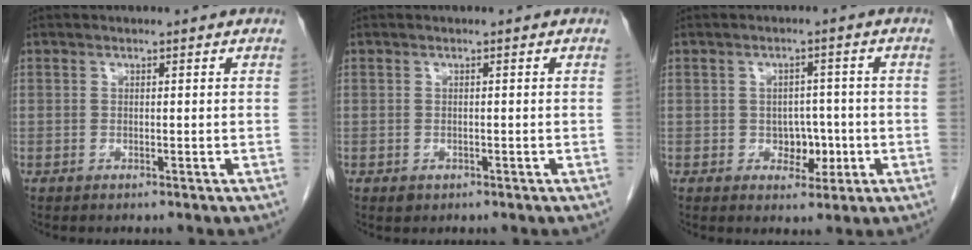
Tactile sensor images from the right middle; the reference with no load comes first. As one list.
[{"total": 0.8, "force": [-0.4, 0.7, 0.3], "torque": [-0.006, 0.001, -0.001]}, {"total": 3.9, "force": [-1.0, 2.8, 2.6], "torque": [-0.029, 0.005, -0.008]}]